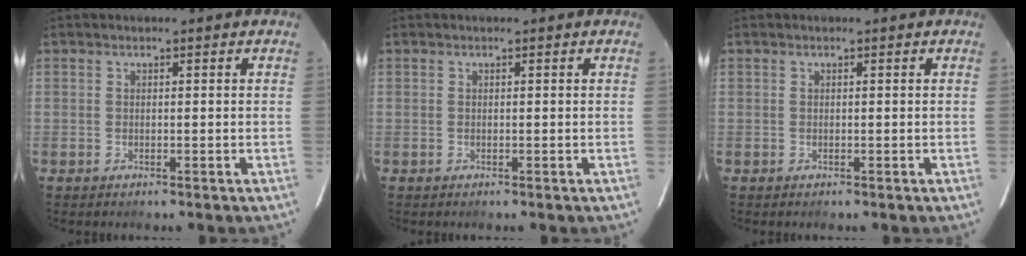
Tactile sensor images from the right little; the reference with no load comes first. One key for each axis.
{"total": 0.0}
{"total": 0.0}